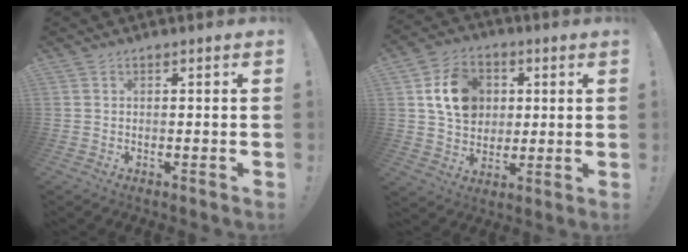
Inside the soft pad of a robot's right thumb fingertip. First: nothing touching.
{"total": 14.7, "force": [3.7, 12.0, 7.7], "torque": [-0.098, -0.004, 0.077]}